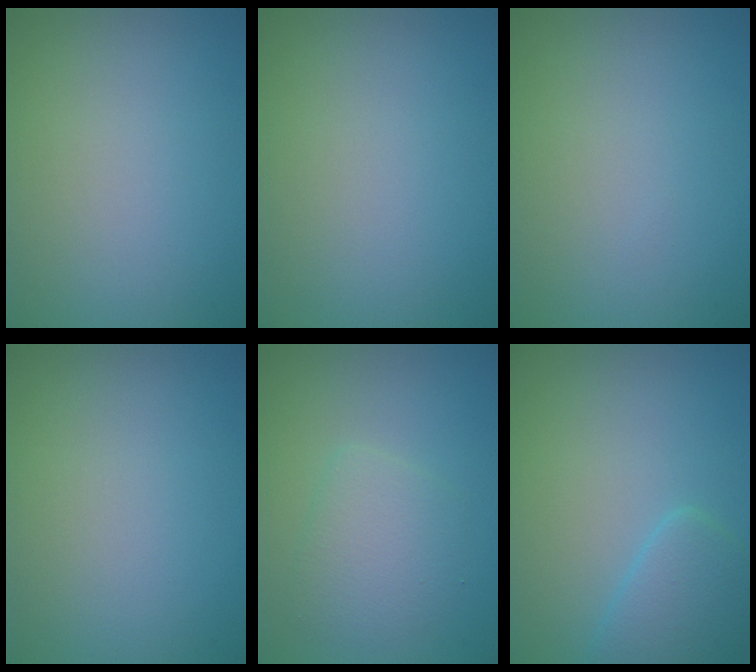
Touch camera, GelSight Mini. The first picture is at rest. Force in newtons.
{"total": 0.0}
{"total": 0.0}
{"total": 0.0}
{"total": 2.8, "press": 2.8, "slide": 0.1}
{"total": 2.9, "press": 2.9, "slide": 0.2}